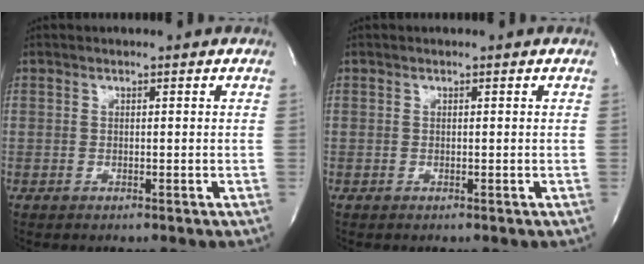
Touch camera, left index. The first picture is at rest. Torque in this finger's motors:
{"motor_torque": [0.07, -0.02, 0.01, 0.00]}